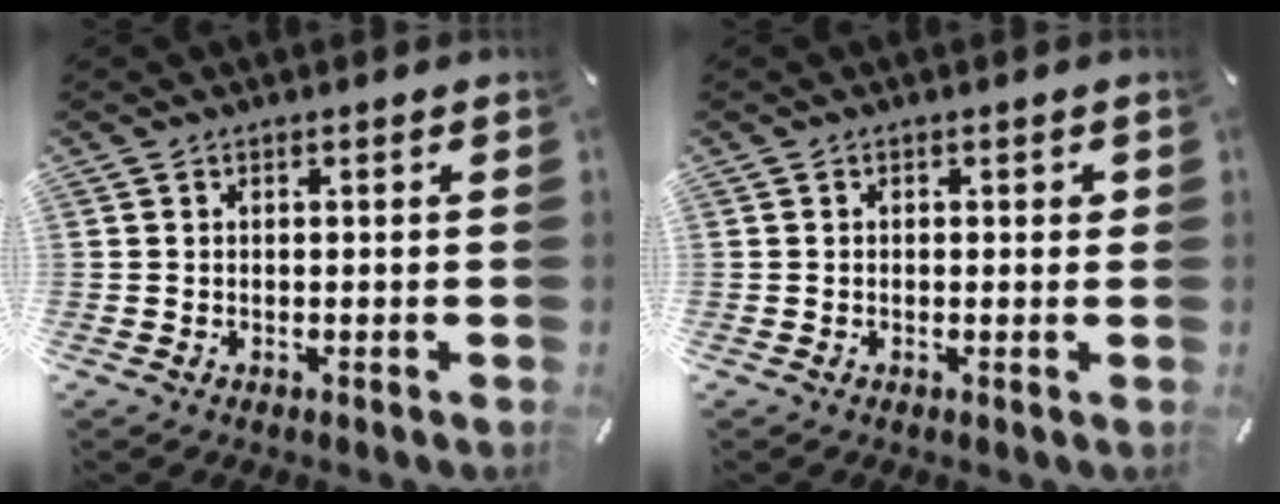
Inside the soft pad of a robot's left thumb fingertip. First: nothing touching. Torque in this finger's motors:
{"motor_torque": [0.35, 0.35, 0.29, -0.25, 0.02]}